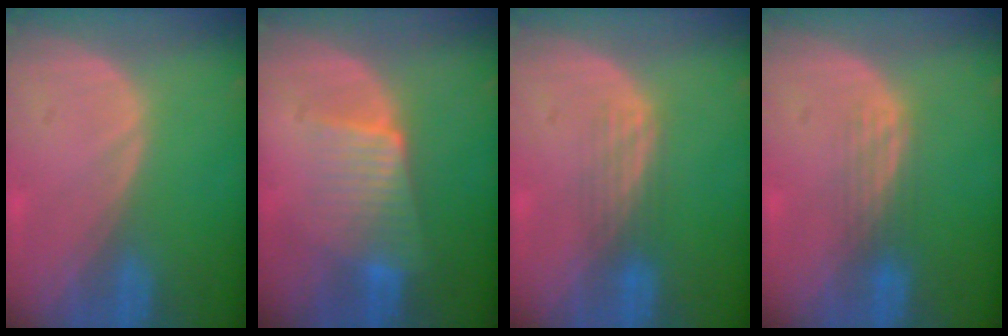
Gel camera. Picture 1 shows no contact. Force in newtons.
{"total": 6.2, "press": 5.9, "slide": 1.8}
{"total": 2.7, "press": 2.6, "slide": 0.8}
{"total": 2.8, "press": 2.5, "slide": 1.3}